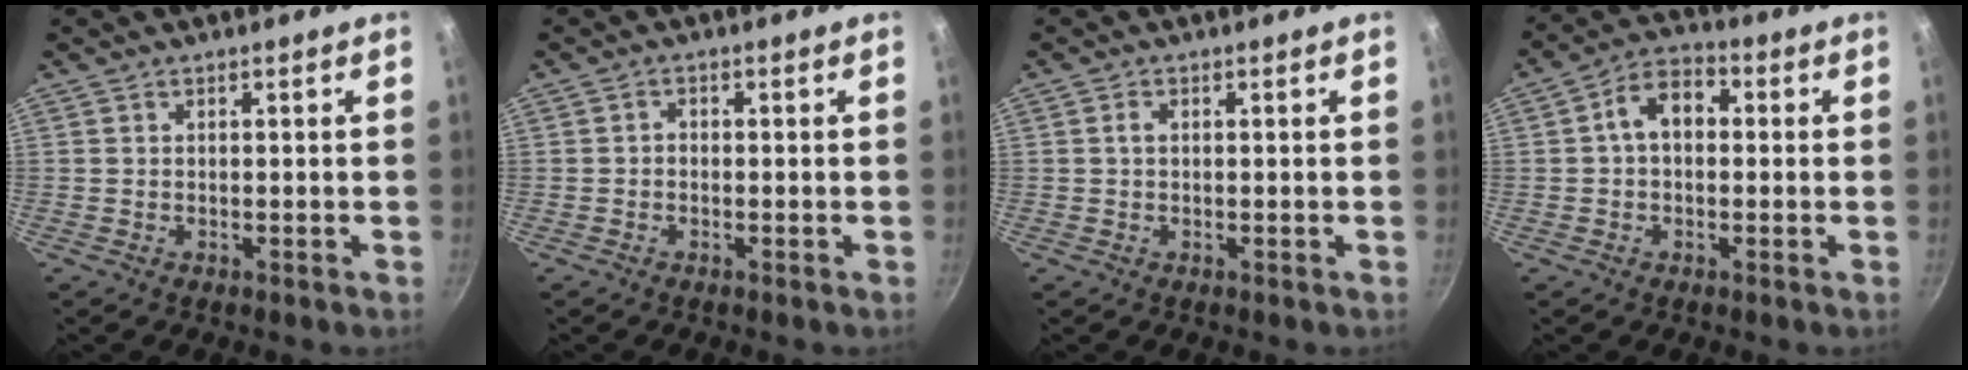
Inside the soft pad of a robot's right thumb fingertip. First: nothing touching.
{"total": 1.2, "force": [-0.4, 0.9, 0.6], "torque": [-0.010, 0.007, -0.009]}
{"total": 1.3, "force": [0.2, 0.9, 0.9], "torque": [-0.015, 0.006, 0.002]}
{"total": 7.8, "force": [0.7, 5.4, 5.6], "torque": [-0.065, 0.026, -0.003]}